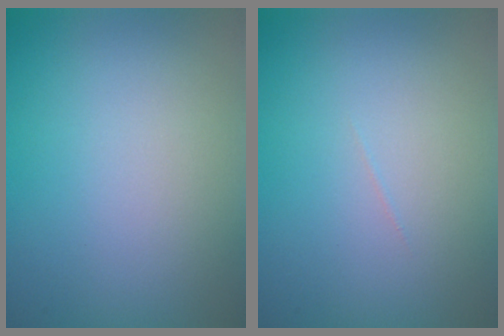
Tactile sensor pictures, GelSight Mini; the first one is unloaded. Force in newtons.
{"total": 0.0}